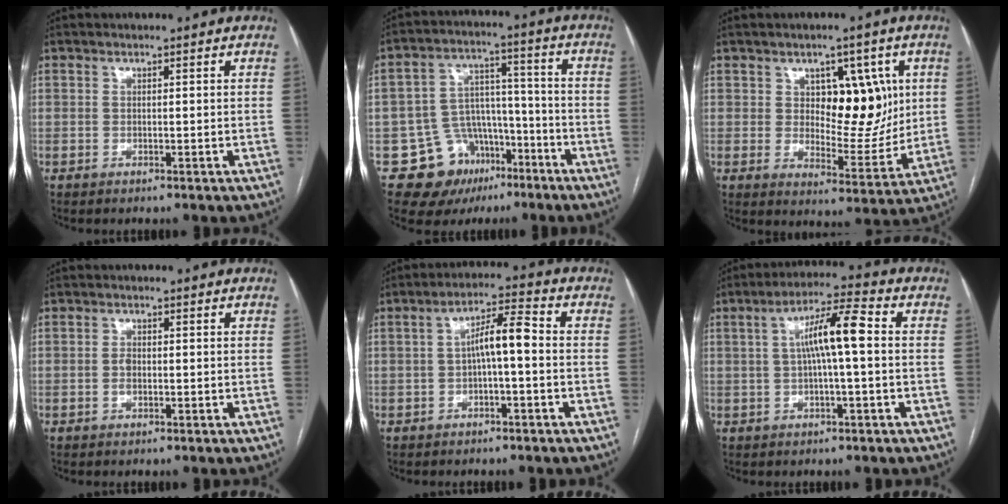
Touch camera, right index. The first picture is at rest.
{"total": 11.4, "force": [-6.3, 8.9, 3.5], "torque": [-0.046, 0.053, -0.088]}
{"total": 10.2, "force": [2.7, 5.5, 8.2], "torque": [-0.103, 0.010, 0.049]}
{"total": 1.2, "force": [-0.3, 0.7, 1.0], "torque": [-0.020, 0.004, -0.003]}
{"total": 6.0, "force": [-0.5, 1.0, 5.9], "torque": [-0.098, 0.024, -0.008]}
{"total": 8.2, "force": [0.7, 0.7, 8.1], "torque": [-0.145, 0.024, 0.008]}